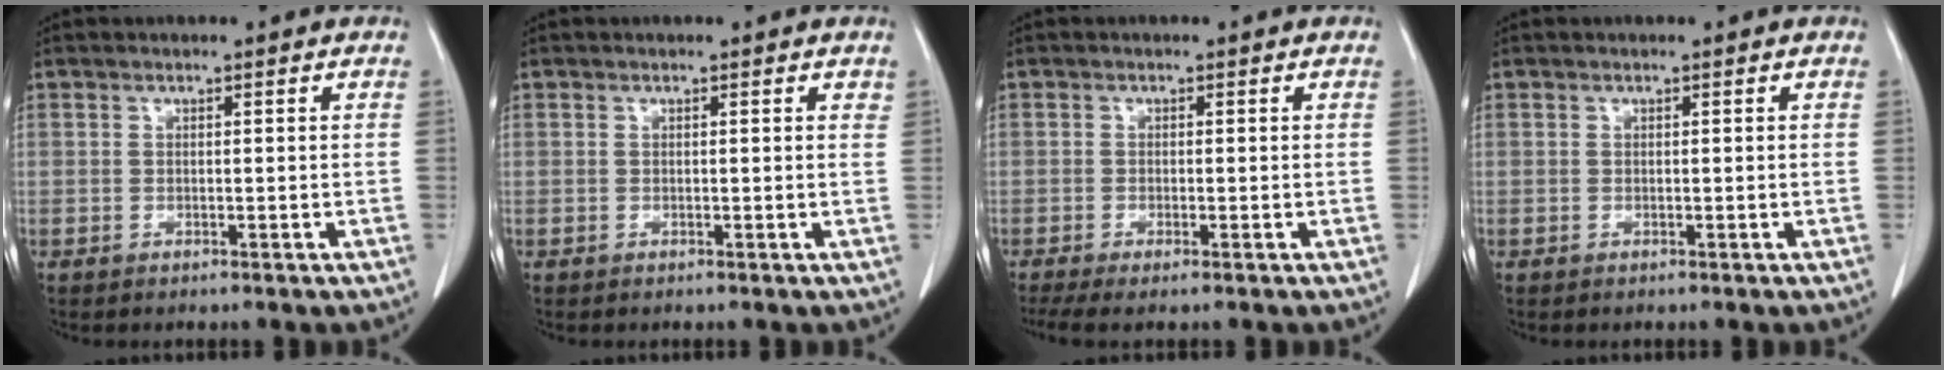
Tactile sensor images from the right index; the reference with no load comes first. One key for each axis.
{"total": 0.6, "fx": 0.4, "fy": 0.2, "fz": 0.3, "tx": -0.002, "ty": 0.001, "tz": 0.001}
{"total": 3.8, "fx": -2.7, "fy": 0.5, "fz": 2.6, "tx": -0.046, "ty": -0.010, "tz": -0.046}
{"total": 0.0}